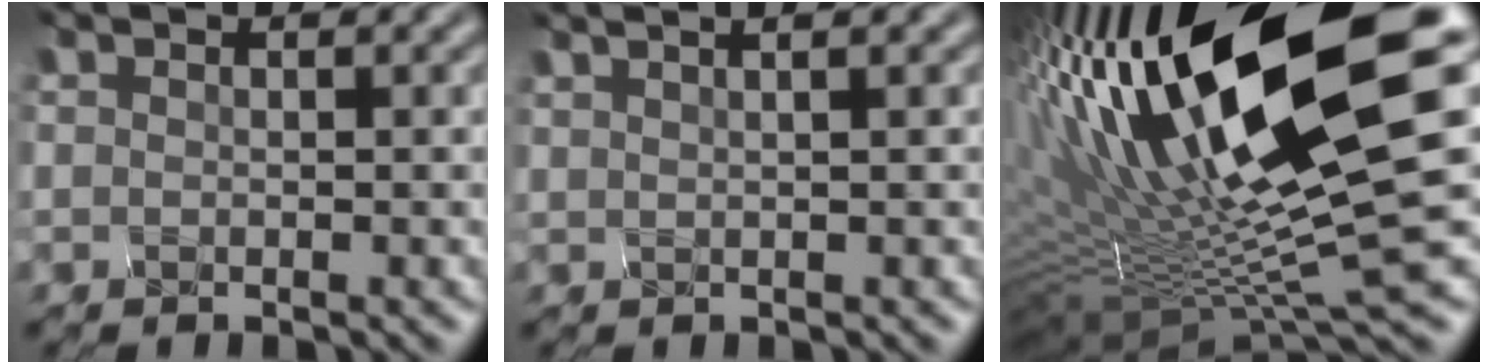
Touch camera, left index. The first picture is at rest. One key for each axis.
{"total": 4.0, "fx": 2.3, "fy": 1.6, "fz": 2.8, "tx": -0.021, "ty": 0.027, "tz": 0.005}
{"total": 19.5, "fx": 2.6, "fy": 4.6, "fz": 18.8, "tx": -0.326, "ty": -0.009, "tz": 0.050}